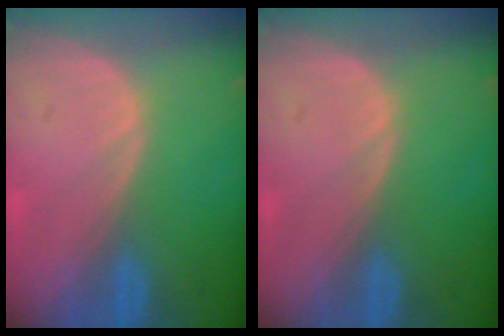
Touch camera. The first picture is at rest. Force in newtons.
{"total": 0.0}